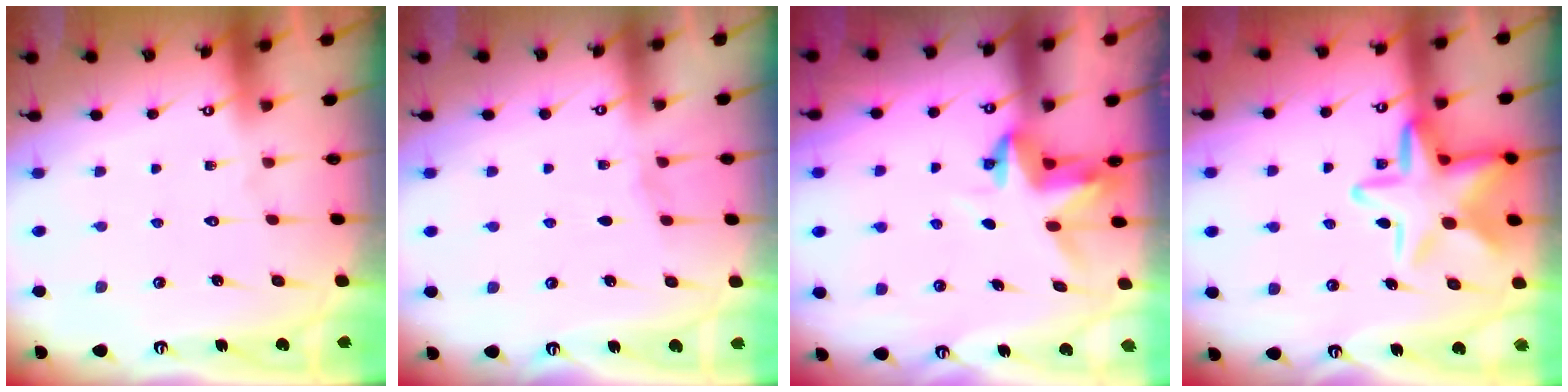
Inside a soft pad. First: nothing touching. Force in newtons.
{"total": 2.2, "press": 2.2, "slide": 0.3}
{"total": 3.7, "press": 3.7, "slide": 0.4}
{"total": 15.5, "press": 15.4, "slide": 1.5}